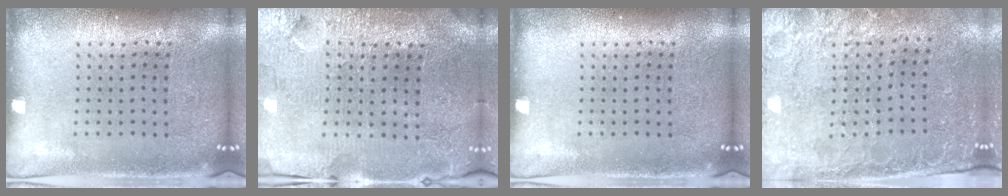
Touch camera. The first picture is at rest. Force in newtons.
{"total": 3.7, "press": 3.5, "slide": 1.2}
{"total": 0.0}
{"total": 2.6, "press": 2.4, "slide": 1.1}